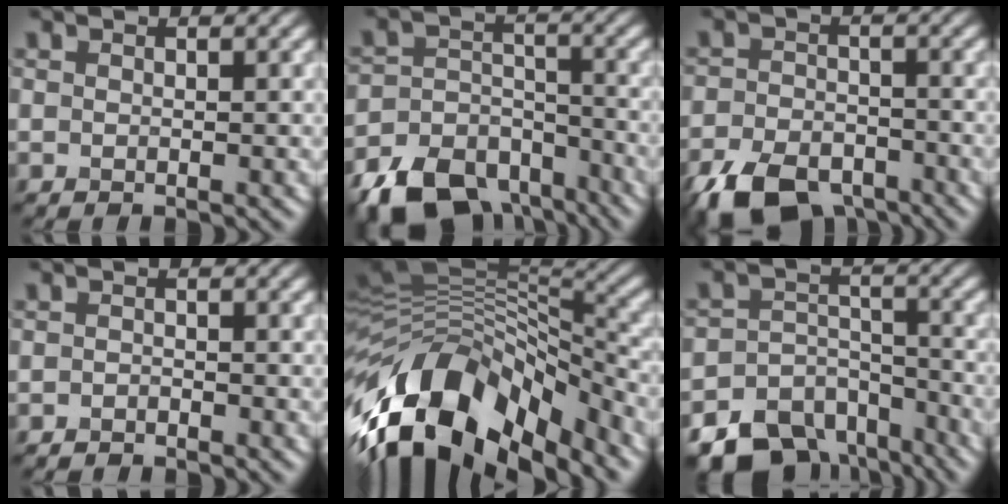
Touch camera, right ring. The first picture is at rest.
{"total": 9.5, "force": [-7.2, 5.0, 3.6], "torque": [-0.061, -0.014, -0.122]}
{"total": 8.2, "force": [-5.9, 4.1, 3.9], "torque": [-0.078, -0.016, -0.105]}
{"total": 0.8, "force": [-0.7, 0.1, -0.2], "torque": [0.006, -0.001, -0.014]}
{"total": 13.9, "force": [-7.8, 7.3, 8.9], "torque": [-0.171, 0.021, -0.138]}
{"total": 11.2, "force": [-8.7, 6.6, 2.7], "torque": [-0.036, -0.007, -0.119]}